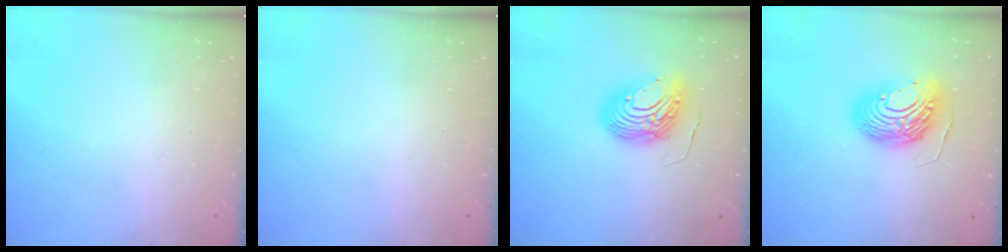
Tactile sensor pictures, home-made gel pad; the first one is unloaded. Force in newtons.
{"total": 0.0}
{"total": 12.0, "press": 12.0, "slide": 1.1}
{"total": 15.7, "press": 15.7, "slide": 1.3}